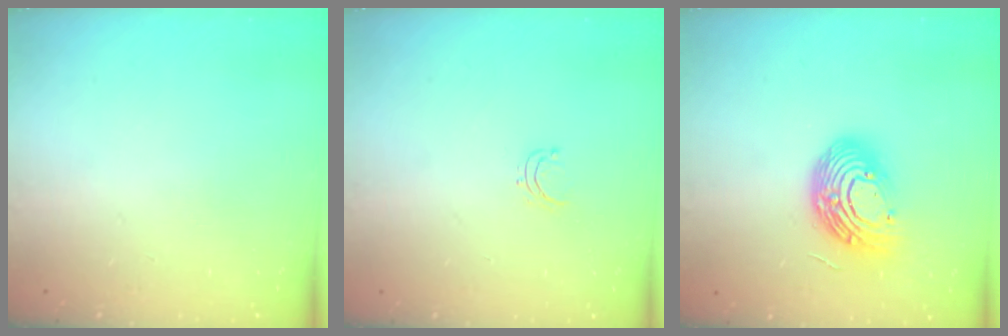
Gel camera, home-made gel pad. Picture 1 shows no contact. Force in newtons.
{"total": 3.7, "press": 3.7, "slide": 0.3}
{"total": 14.7, "press": 14.7, "slide": 1.0}